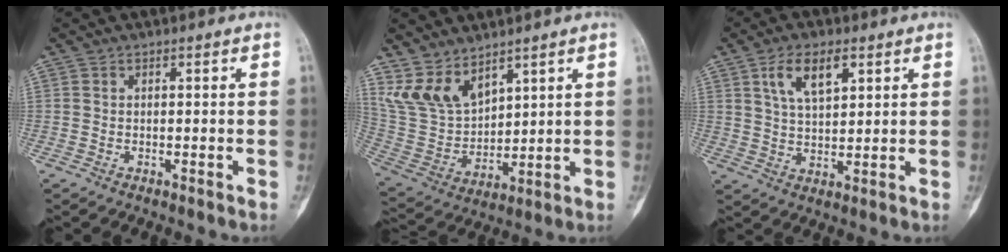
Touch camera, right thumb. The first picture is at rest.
{"total": 10.6, "force": [7.4, 5.6, 5.1], "torque": [-0.088, -0.036, 0.173]}
{"total": 8.0, "force": [3.8, 3.8, 5.9], "torque": [-0.098, -0.014, 0.073]}